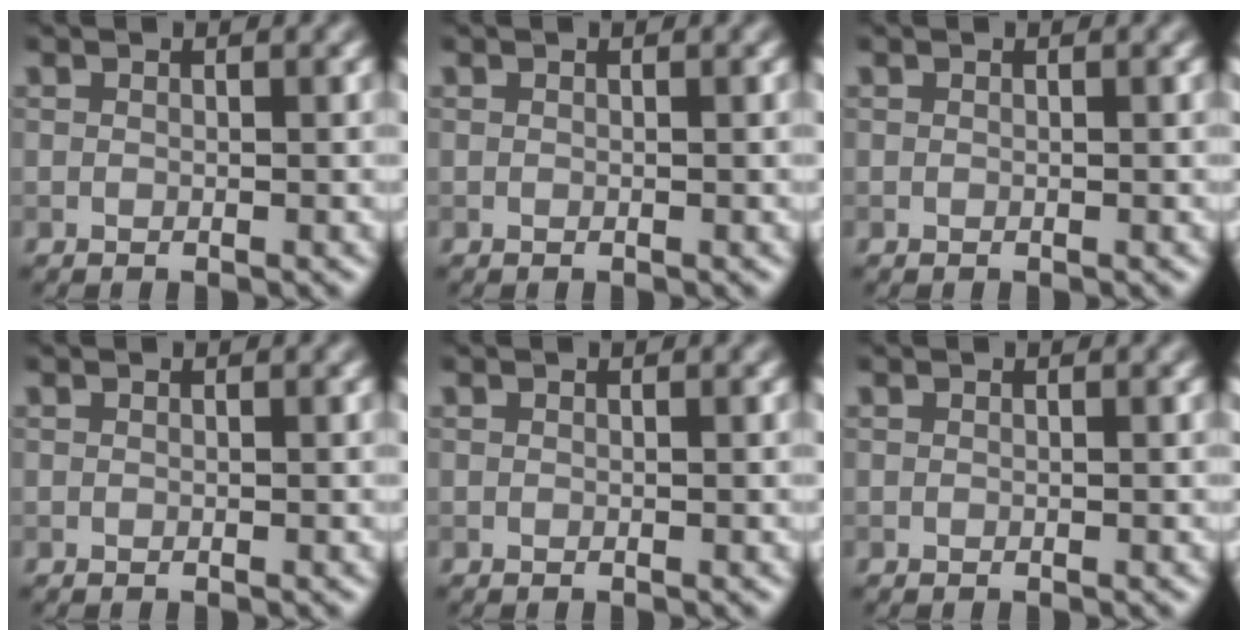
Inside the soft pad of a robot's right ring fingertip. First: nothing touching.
{"total": 0.0}
{"total": 0.0}
{"total": 0.0}
{"total": 0.0}
{"total": 0.0}